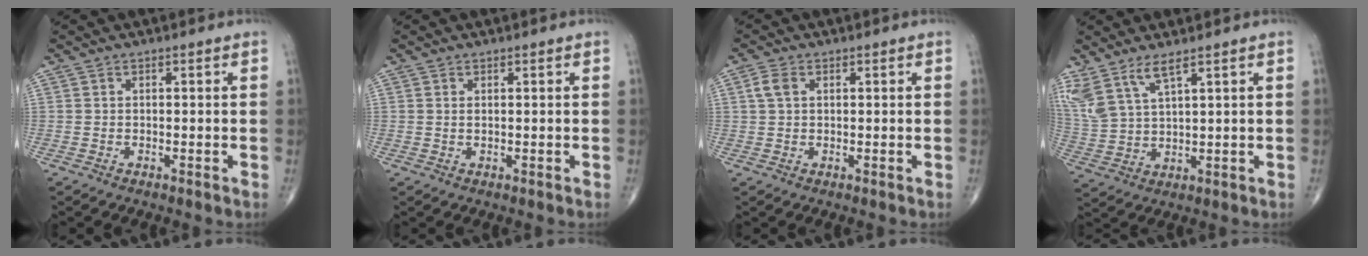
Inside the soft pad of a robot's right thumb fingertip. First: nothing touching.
{"total": 0.6, "force": [0.2, 0.1, 0.5], "torque": [-0.013, 0.000, 0.006]}
{"total": 2.7, "force": [0.8, 1.8, 1.9], "torque": [-0.043, 0.008, 0.016]}
{"total": 8.3, "force": [5.8, 2.2, 5.6], "torque": [-0.134, -0.022, 0.133]}